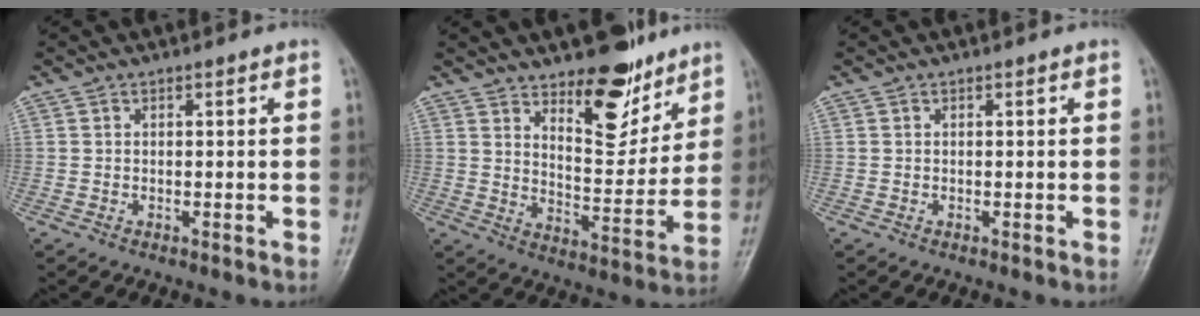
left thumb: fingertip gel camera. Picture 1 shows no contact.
{"total": 13.2, "force": [9.1, 5.5, 7.9], "torque": [-0.078, -0.072, 0.151]}
{"total": 0.0}